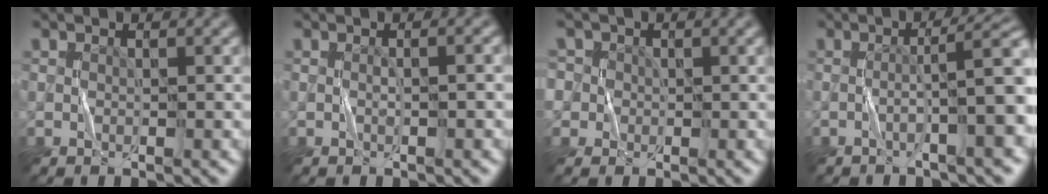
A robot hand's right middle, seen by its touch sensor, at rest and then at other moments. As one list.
[{"total": 1.3, "force": [-0.2, 0.1, 1.3], "torque": [-0.021, 0.003, -0.003]}, {"total": 4.2, "force": [1.2, 3.8, 1.3], "torque": [-0.024, 0.028, 0.002]}, {"total": 6.2, "force": [-1.3, 0.7, 6.0], "torque": [-0.078, 0.020, -0.029]}]